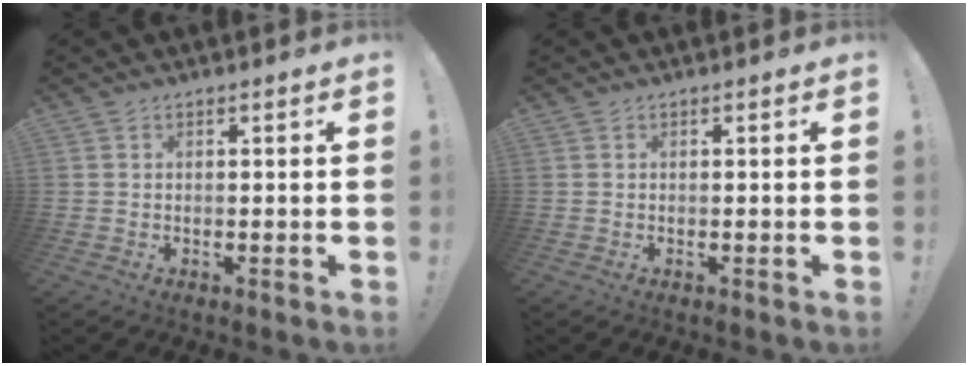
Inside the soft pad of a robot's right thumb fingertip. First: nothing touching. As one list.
[{"total": 0.0}]